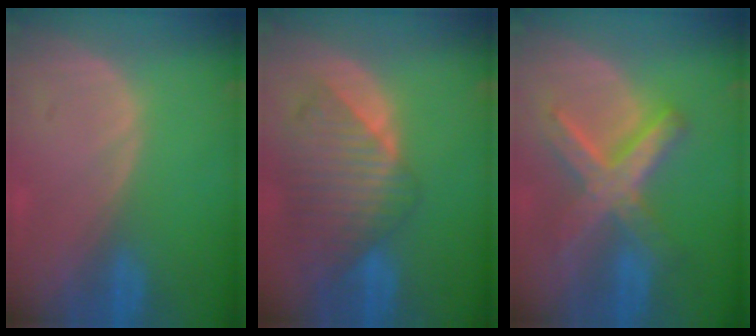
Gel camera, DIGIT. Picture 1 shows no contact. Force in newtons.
{"total": 9.7, "press": 8.5, "slide": 4.6}
{"total": 8.9, "press": 8.9, "slide": 0.7}